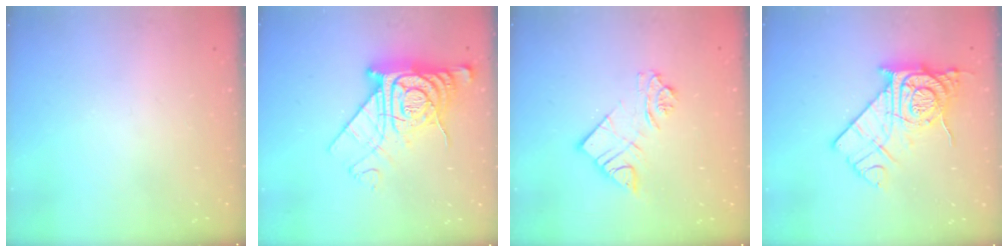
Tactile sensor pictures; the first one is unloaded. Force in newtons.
{"total": 17.5, "press": 17.3, "slide": 2.1}
{"total": 11.1, "press": 11.0, "slide": 1.3}
{"total": 15.6, "press": 15.6, "slide": 0.4}